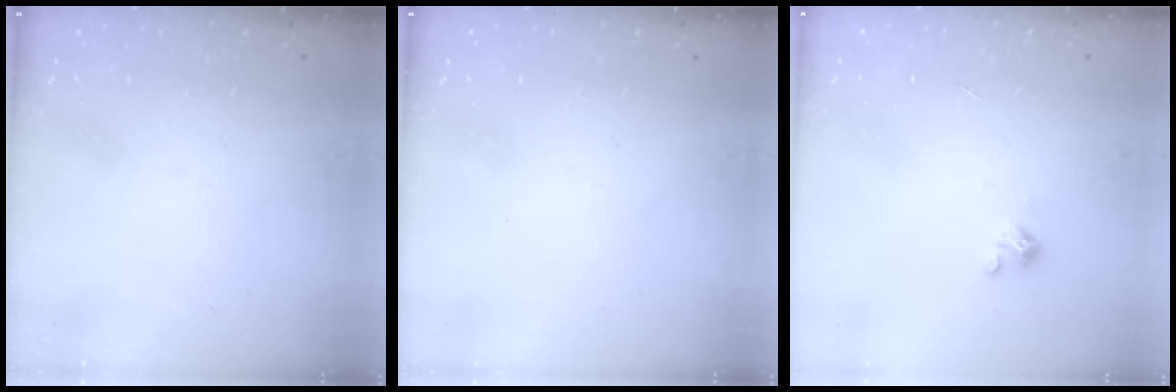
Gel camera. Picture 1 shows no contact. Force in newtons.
{"total": 0.0}
{"total": 2.0, "press": 2.0, "slide": 0.2}